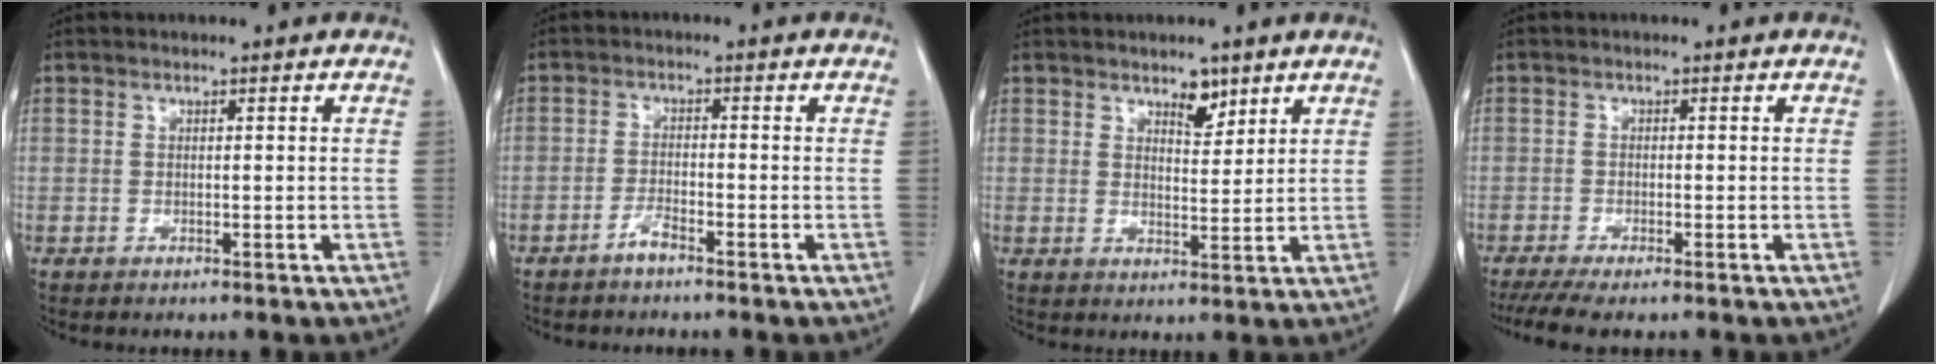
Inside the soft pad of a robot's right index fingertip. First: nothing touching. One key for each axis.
{"total": 2.1, "fx": -1.8, "fy": 0.1, "fz": 1.2, "tx": -0.028, "ty": -0.002, "tz": -0.033}
{"total": 3.3, "fx": 2.4, "fy": 1.4, "fz": 1.8, "tx": -0.025, "ty": -0.005, "tz": 0.040}
{"total": 6.0, "fx": -4.8, "fy": 0.6, "fz": 3.5, "tx": -0.052, "ty": -0.014, "tz": -0.078}